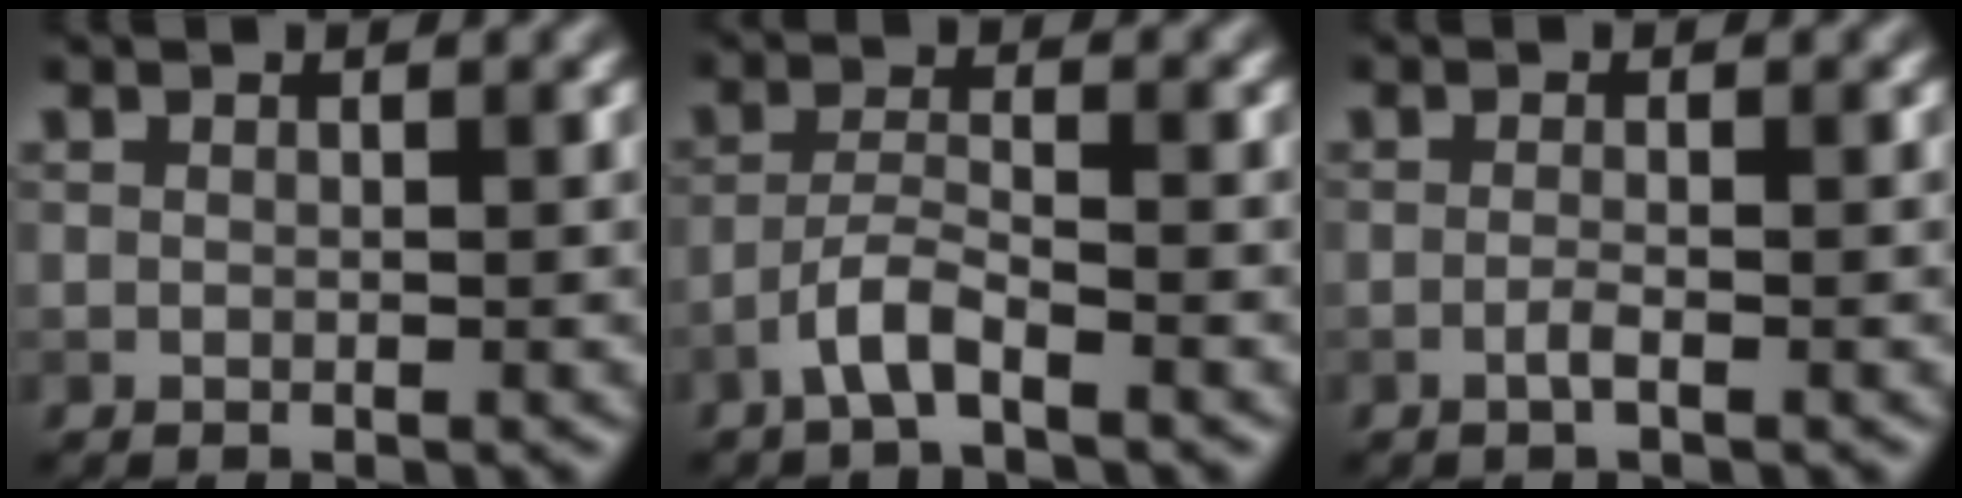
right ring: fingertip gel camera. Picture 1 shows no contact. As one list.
[{"total": 2.7, "force": [-1.9, 0.5, 1.9], "torque": [-0.040, 0.009, -0.044]}, {"total": 1.0, "force": [-0.5, 0.2, 0.9], "torque": [-0.014, 0.002, -0.012]}]